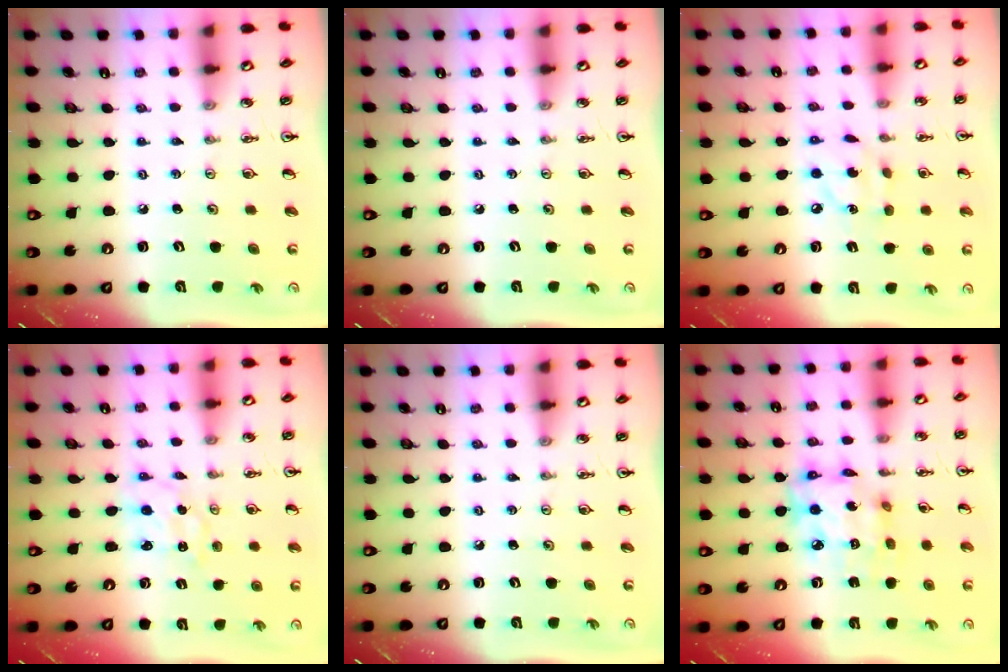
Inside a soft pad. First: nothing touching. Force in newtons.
{"total": 0.0}
{"total": 7.3, "press": 7.3, "slide": 0.3}
{"total": 1.5, "press": 1.5, "slide": 0.1}
{"total": 0.0}
{"total": 13.3, "press": 13.2, "slide": 1.5}